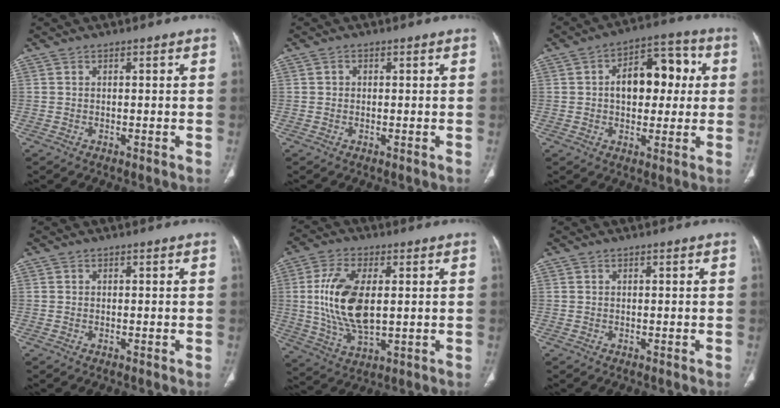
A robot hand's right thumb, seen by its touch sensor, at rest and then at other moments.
{"total": 1.0, "force": [0.1, 0.9, 0.3], "torque": [-0.001, 0.003, 0.000]}
{"total": 13.2, "force": [1.7, 8.3, 10.1], "torque": [-0.108, 0.027, 0.019]}
{"total": 0.0}
{"total": 14.2, "force": [1.4, 7.0, 12.2], "torque": [-0.247, -0.010, 0.033]}
{"total": 0.0}